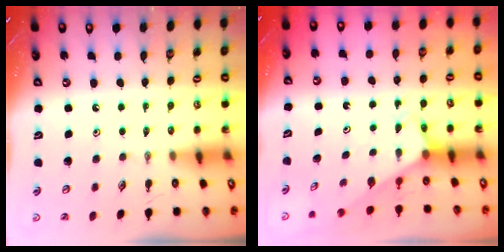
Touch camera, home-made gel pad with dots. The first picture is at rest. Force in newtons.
{"total": 2.5, "press": 2.5, "slide": 0.2}